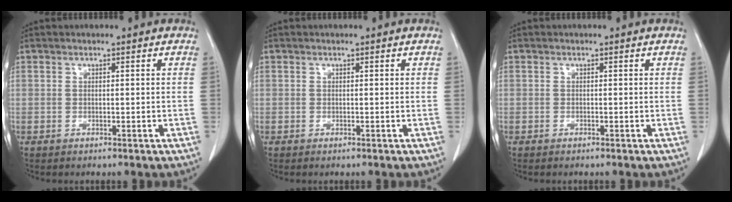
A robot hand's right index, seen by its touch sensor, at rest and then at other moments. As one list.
[{"total": 0.0}, {"total": 0.0}]